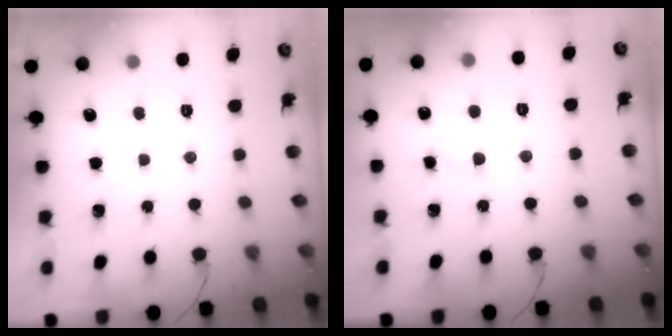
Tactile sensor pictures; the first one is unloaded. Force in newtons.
{"total": 3.2, "press": 3.0, "slide": 1.2}